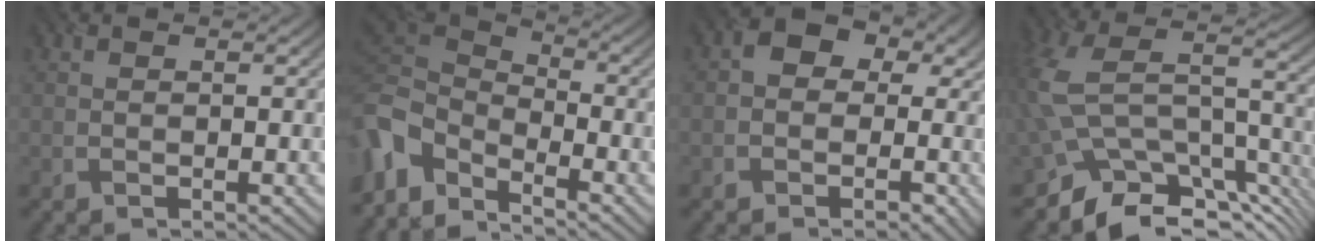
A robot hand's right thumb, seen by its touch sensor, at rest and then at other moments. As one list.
[{"total": 7.3, "force": [-4.4, 3.7, 4.4], "torque": [-0.104, -0.005, -0.107]}, {"total": 7.9, "force": [0.9, 6.6, 4.3], "torque": [-0.052, 0.011, -0.006]}, {"total": 13.1, "force": [-7.6, 7.7, 7.4], "torque": [-0.174, -0.015, -0.122]}]